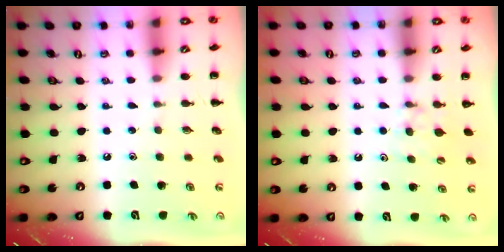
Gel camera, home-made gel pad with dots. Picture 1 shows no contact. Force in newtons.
{"total": 5.8, "press": 5.5, "slide": 1.8}